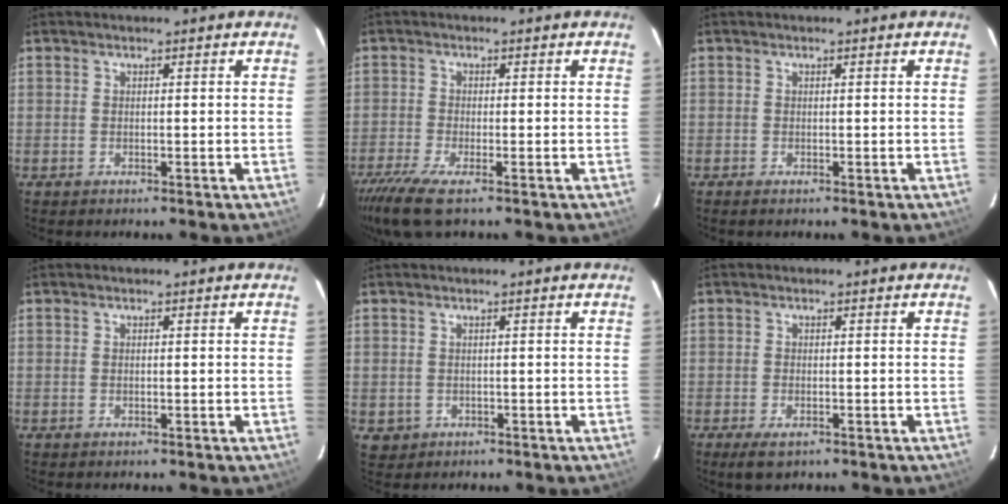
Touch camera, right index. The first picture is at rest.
{"total": 6.8, "force": [-5.0, 0.9, 4.6], "torque": [-0.121, -0.027, -0.097]}
{"total": 0.0}
{"total": 0.0}
{"total": 2.4, "force": [-0.4, 2.3, 0.5], "torque": [-0.010, 0.000, 0.002]}
{"total": 3.3, "force": [-2.0, 1.5, 2.2], "torque": [-0.047, -0.009, -0.034]}